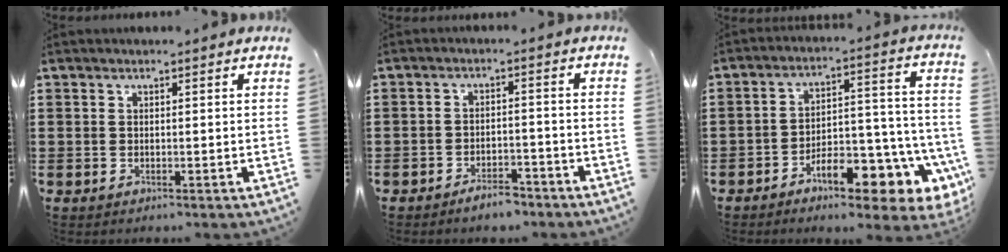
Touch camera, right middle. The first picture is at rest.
{"total": 3.4, "force": [-3.1, 0.9, 1.1], "torque": [-0.019, 0.009, -0.061]}
{"total": 10.7, "force": [-6.7, 4.4, 7.2], "torque": [-0.098, 0.019, -0.116]}